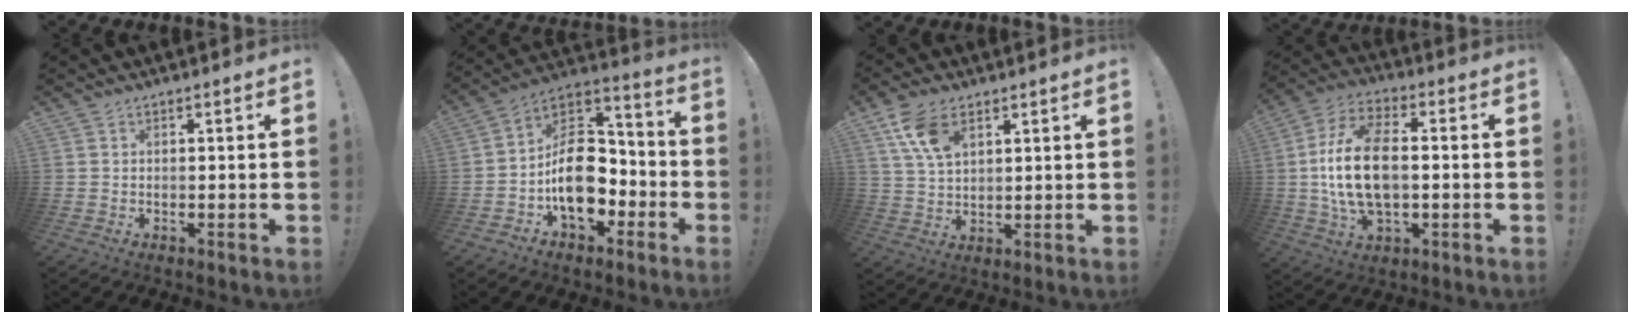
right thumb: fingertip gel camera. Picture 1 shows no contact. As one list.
[{"total": 17.8, "force": [-4.2, 12.4, 12.1], "torque": [-0.191, 0.025, -0.058]}, {"total": 9.8, "force": [5.3, 5.5, 6.2], "torque": [-0.111, -0.018, 0.100]}, {"total": 17.8, "force": [-0.1, 10.6, 14.2], "torque": [-0.262, 0.004, -0.002]}]